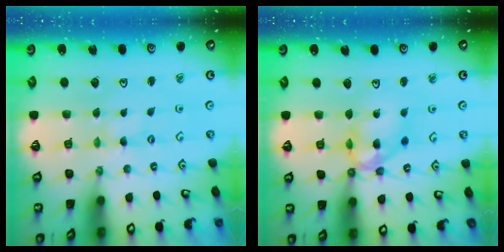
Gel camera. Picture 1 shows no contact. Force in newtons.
{"total": 11.9, "press": 11.6, "slide": 2.6}